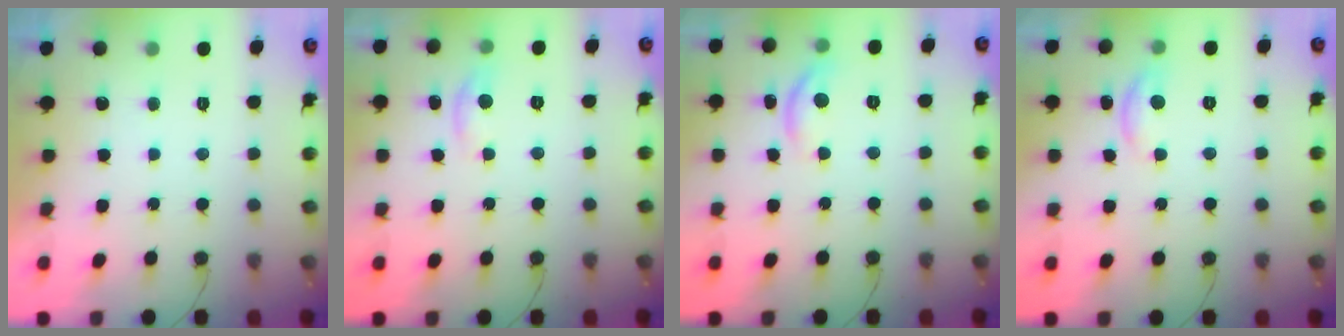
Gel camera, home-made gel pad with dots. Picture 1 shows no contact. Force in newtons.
{"total": 4.2, "press": 4.2, "slide": 0.1}
{"total": 8.3, "press": 8.3, "slide": 0.5}
{"total": 5.6, "press": 5.6, "slide": 0.4}